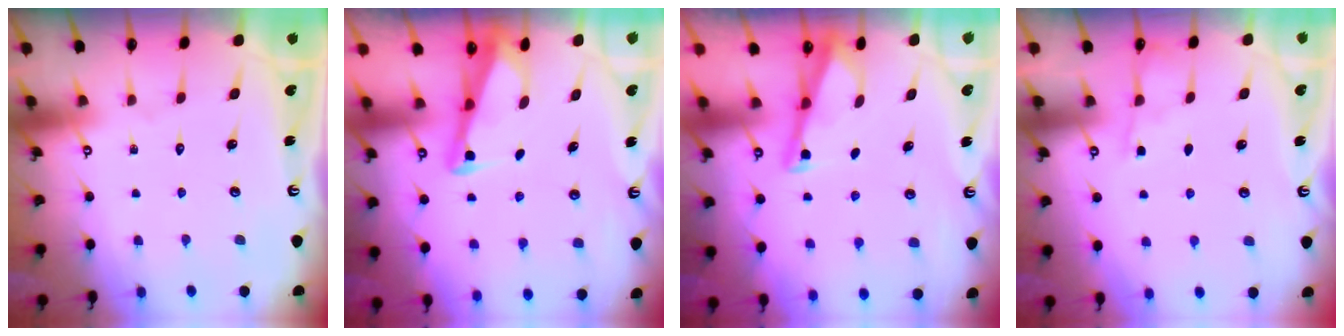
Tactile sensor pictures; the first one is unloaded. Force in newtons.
{"total": 2.7, "press": 2.7, "slide": 0.3}
{"total": 2.9, "press": 2.9, "slide": 0.2}
{"total": 3.2, "press": 3.2, "slide": 0.5}